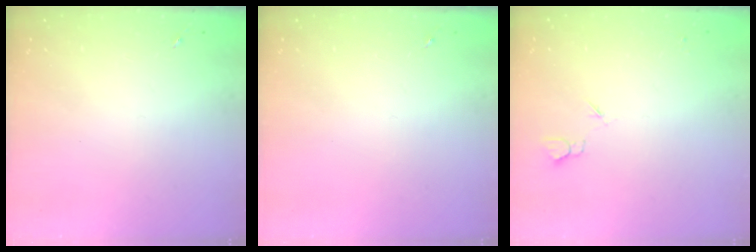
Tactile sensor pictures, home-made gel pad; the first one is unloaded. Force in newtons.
{"total": 0.0}
{"total": 3.2, "press": 3.2, "slide": 0.4}